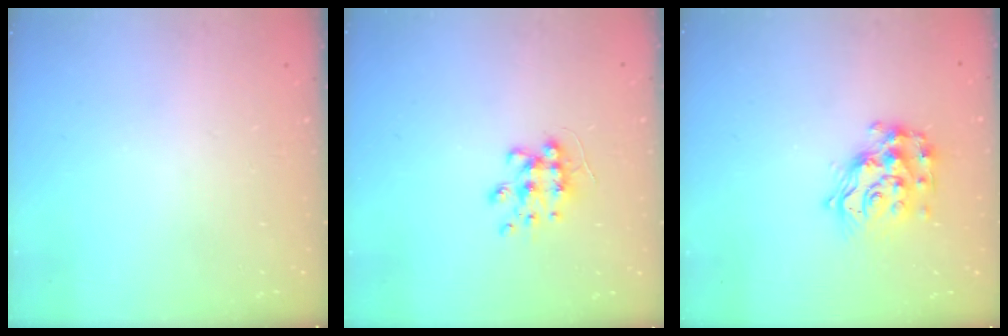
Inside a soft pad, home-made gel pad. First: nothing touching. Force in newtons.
{"total": 8.4, "press": 8.3, "slide": 0.6}
{"total": 12.9, "press": 12.8, "slide": 1.0}